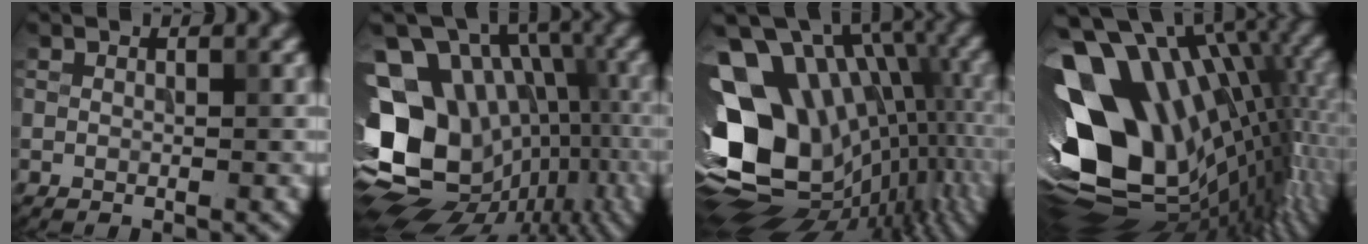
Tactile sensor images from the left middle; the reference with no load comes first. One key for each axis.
{"total": 16.1, "fx": -1.9, "fy": 12.1, "fz": 10.5, "tx": -0.181, "ty": 0.008, "tz": -0.007}
{"total": 17.6, "fx": -0.6, "fy": 11.7, "fz": 13.2, "tx": -0.226, "ty": 0.003, "tz": 0.001}
{"total": 17.7, "fx": 1.4, "fy": 9.7, "fz": 14.7, "tx": -0.264, "ty": 0.008, "tz": 0.018}